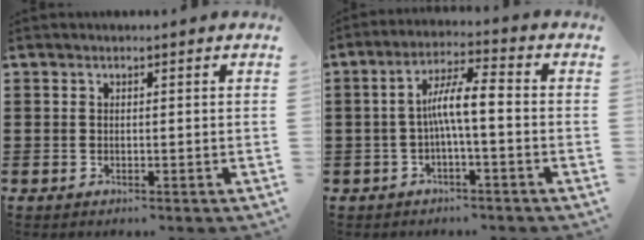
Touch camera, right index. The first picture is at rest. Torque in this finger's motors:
{"motor_torque": [1.44, -0.52, 0.33, 0.12]}